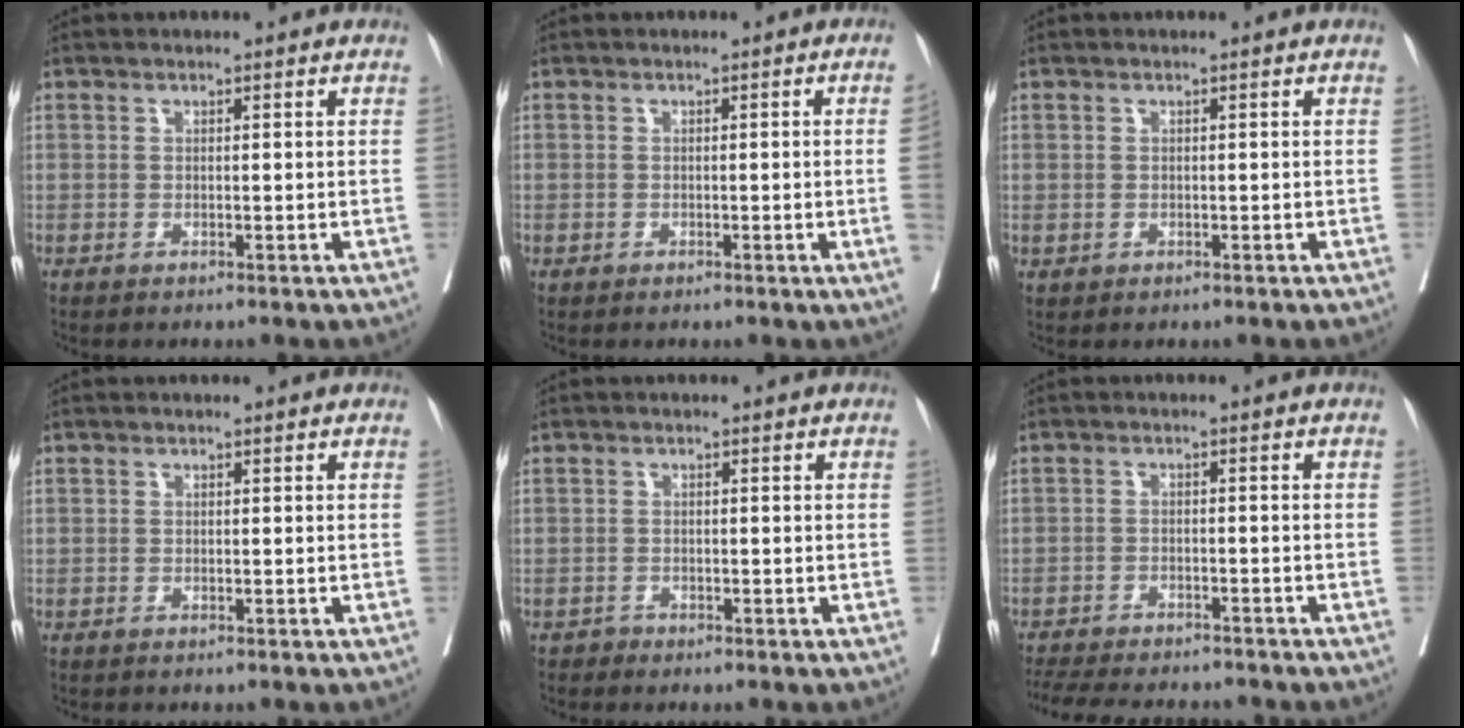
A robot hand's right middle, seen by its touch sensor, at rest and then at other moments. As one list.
[{"total": 2.4, "force": [-0.3, -0.9, 2.2], "torque": [-0.029, 0.000, -0.003]}, {"total": 0.6, "force": [-0.1, 0.6, 0.2], "torque": [-0.003, 0.001, 0.003]}, {"total": 0.0}, {"total": 0.6, "force": [-0.5, 0.2, -0.2], "torque": [0.000, -0.001, -0.012]}, {"total": 14.0, "force": [-12.6, 3.1, 5.2], "torque": [-0.108, -0.011, -0.174]}]